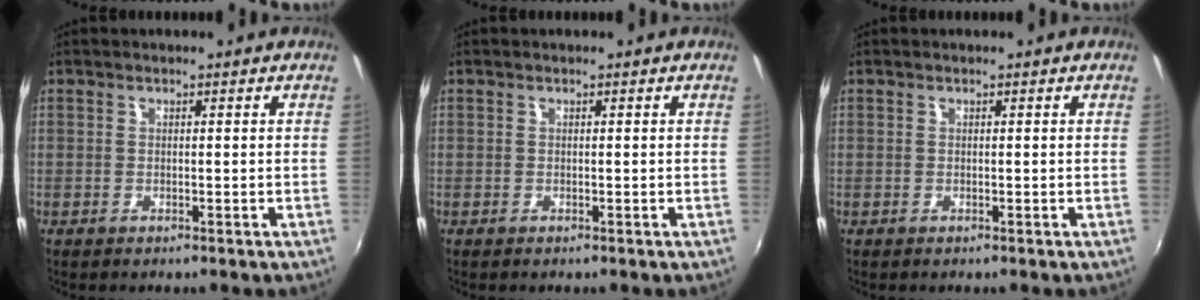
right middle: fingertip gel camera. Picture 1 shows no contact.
{"total": 0.0}
{"total": 0.0}